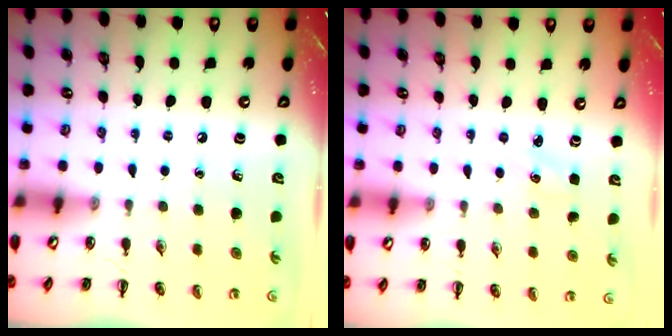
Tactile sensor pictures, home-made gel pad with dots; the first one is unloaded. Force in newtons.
{"total": 1.5, "press": 1.4, "slide": 0.4}